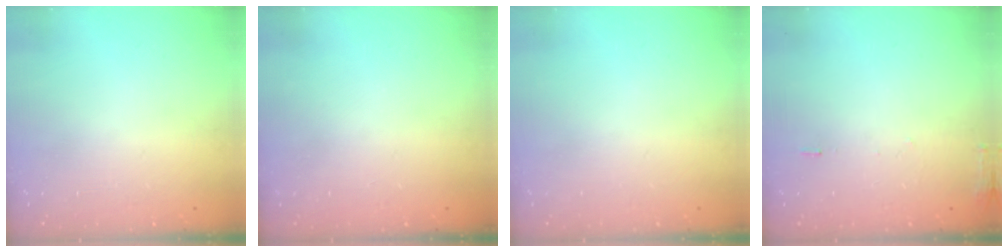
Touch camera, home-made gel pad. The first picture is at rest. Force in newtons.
{"total": 0.0}
{"total": 0.0}
{"total": 5.9, "press": 5.7, "slide": 1.6}